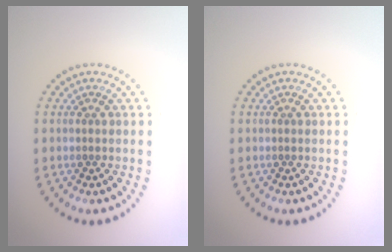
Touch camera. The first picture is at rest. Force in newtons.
{"total": 0.0}